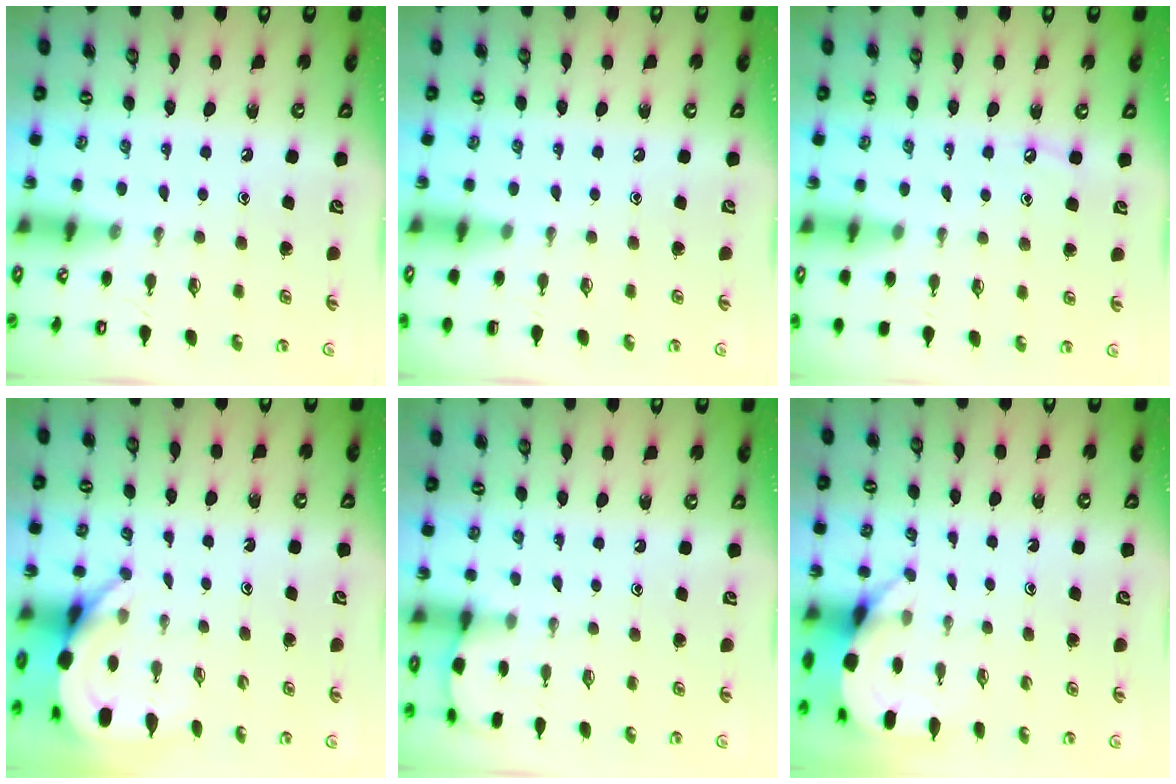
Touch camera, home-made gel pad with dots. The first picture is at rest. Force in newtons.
{"total": 0.0}
{"total": 3.5, "press": 3.5, "slide": 0.5}
{"total": 4.4, "press": 4.4, "slide": 0.5}
{"total": 1.9, "press": 1.9, "slide": 0.2}
{"total": 4.0, "press": 4.0, "slide": 0.3}